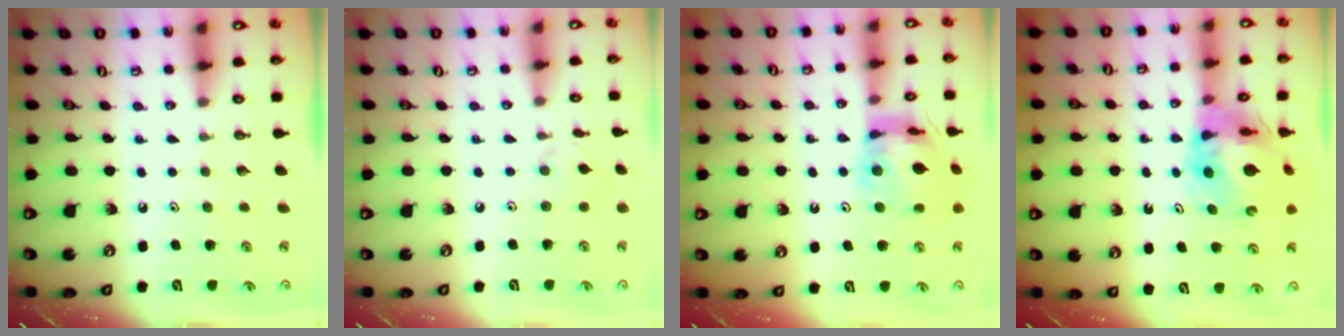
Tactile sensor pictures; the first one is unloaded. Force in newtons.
{"total": 1.6, "press": 1.6, "slide": 0.3}
{"total": 13.5, "press": 13.4, "slide": 1.5}
{"total": 15.7, "press": 15.6, "slide": 1.7}